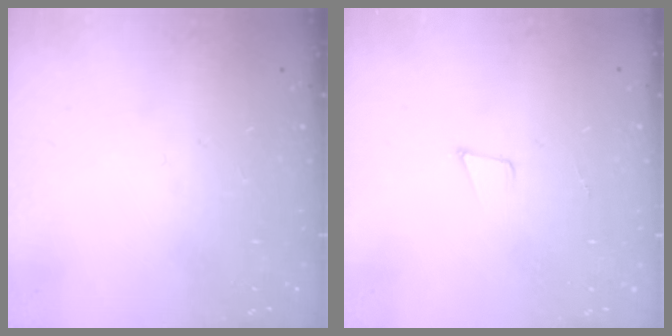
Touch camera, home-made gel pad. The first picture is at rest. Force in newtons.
{"total": 5.0, "press": 4.2, "slide": 2.8}